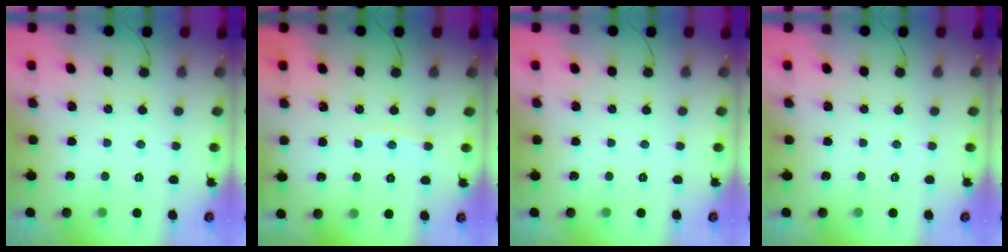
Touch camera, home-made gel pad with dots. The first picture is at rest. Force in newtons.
{"total": 3.2, "press": 3.1, "slide": 0.4}
{"total": 0.0}
{"total": 0.0}